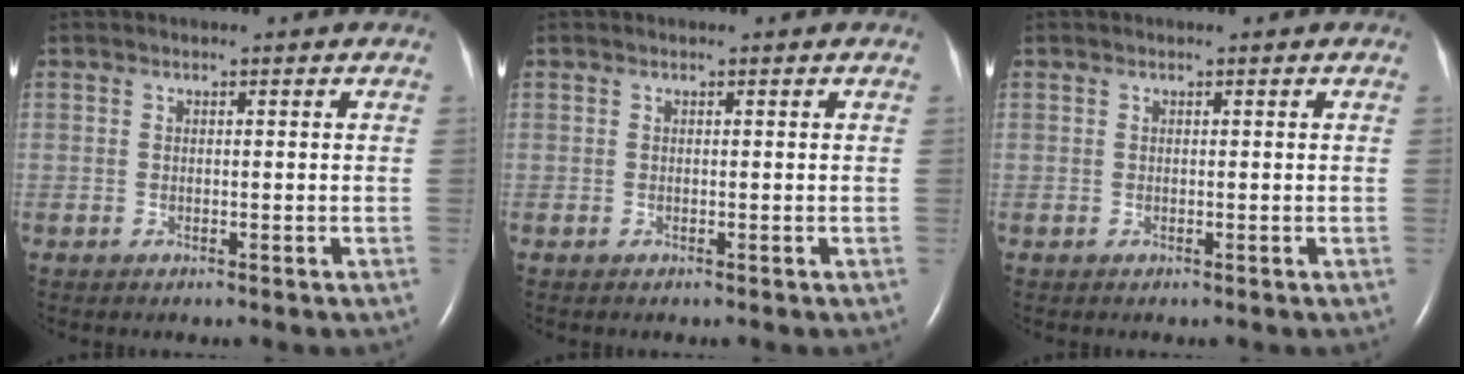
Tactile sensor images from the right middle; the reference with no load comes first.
{"total": 0.0}
{"total": 0.0}